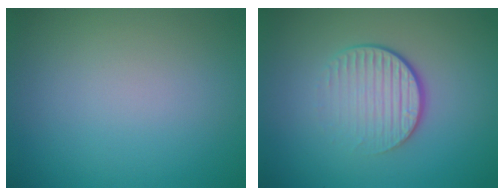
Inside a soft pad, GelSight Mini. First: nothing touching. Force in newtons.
{"total": 4.3, "press": 2.6, "slide": 3.4}